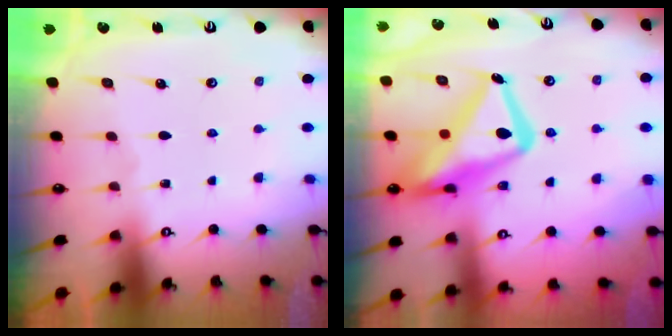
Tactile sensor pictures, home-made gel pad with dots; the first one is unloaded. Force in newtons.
{"total": 19.4, "press": 19.3, "slide": 1.7}